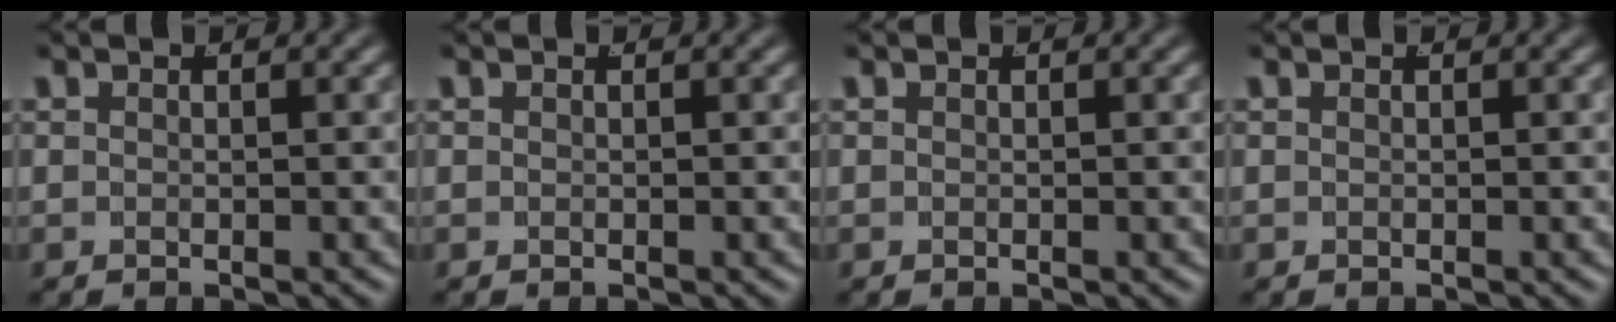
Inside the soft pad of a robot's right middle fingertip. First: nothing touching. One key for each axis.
{"total": 0.0}
{"total": 0.0}
{"total": 0.0}